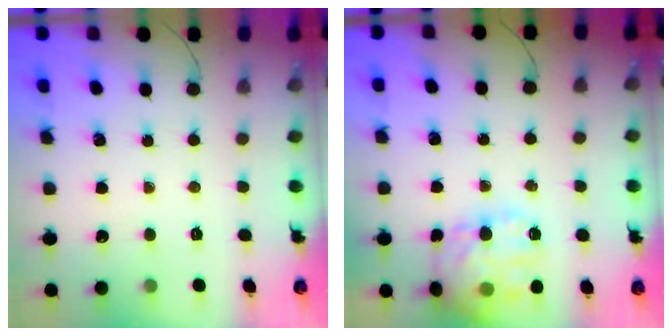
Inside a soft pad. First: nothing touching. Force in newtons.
{"total": 18.4, "press": 18.3, "slide": 1.6}